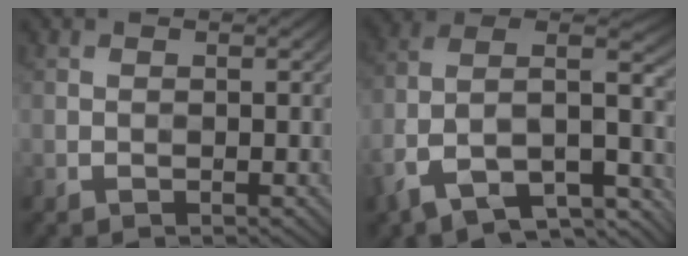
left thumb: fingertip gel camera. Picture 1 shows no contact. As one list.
[{"total": 15.6, "force": [-8.4, 7.2, 11.0], "torque": [-0.238, -0.029, -0.124]}]